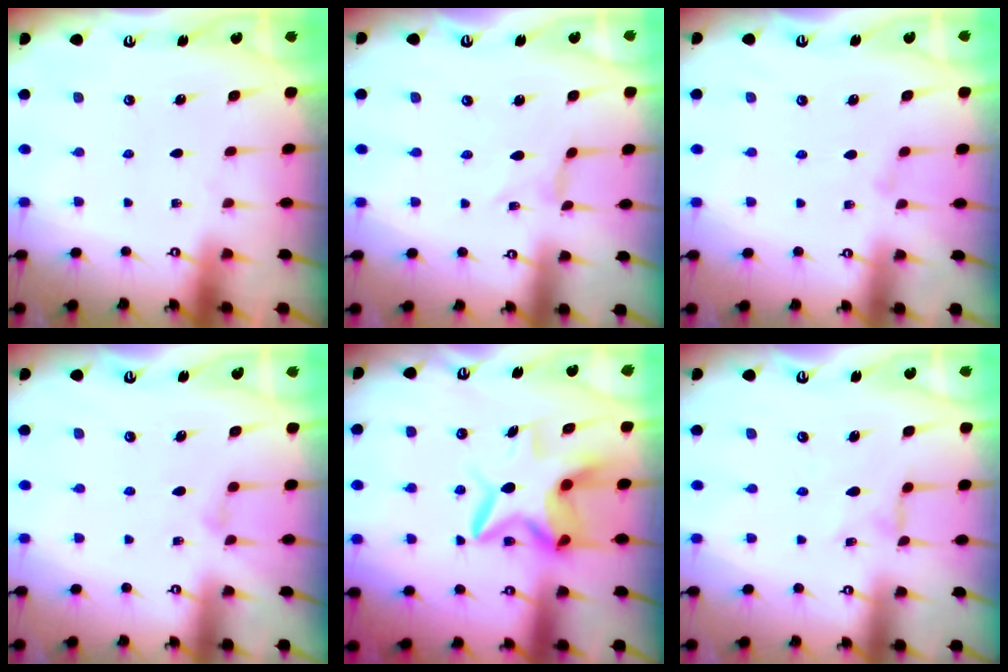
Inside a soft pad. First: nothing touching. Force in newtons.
{"total": 0.0}
{"total": 1.2, "press": 1.1, "slide": 0.3}
{"total": 2.0, "press": 2.0, "slide": 0.4}
{"total": 9.4, "press": 9.4, "slide": 1.0}
{"total": 1.3, "press": 1.3, "slide": 0.3}